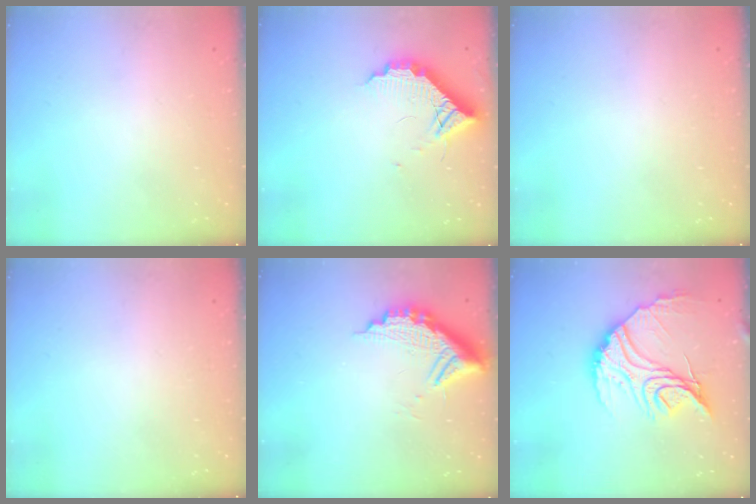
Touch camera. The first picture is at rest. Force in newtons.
{"total": 10.2, "press": 10.2, "slide": 0.8}
{"total": 0.0}
{"total": 0.0}
{"total": 11.5, "press": 11.4, "slide": 1.1}
{"total": 20.4, "press": 20.3, "slide": 1.4}